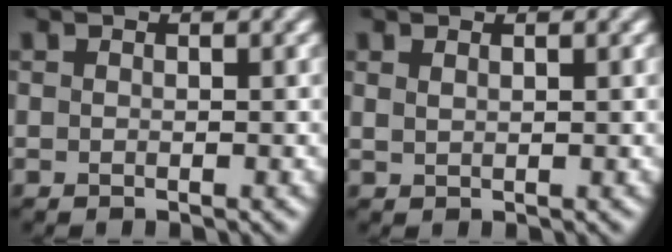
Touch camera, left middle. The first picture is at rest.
{"total": 0.8, "force": [0.6, 0.2, 0.4], "torque": [-0.008, 0.001, 0.013]}